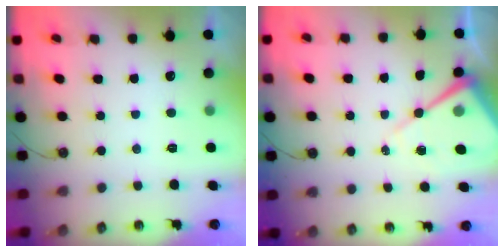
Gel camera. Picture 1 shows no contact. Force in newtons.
{"total": 11.4, "press": 11.3, "slide": 1.1}